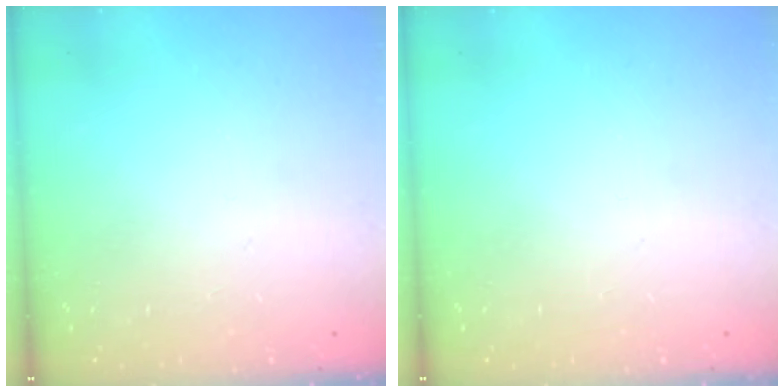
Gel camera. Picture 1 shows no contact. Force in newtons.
{"total": 0.0}